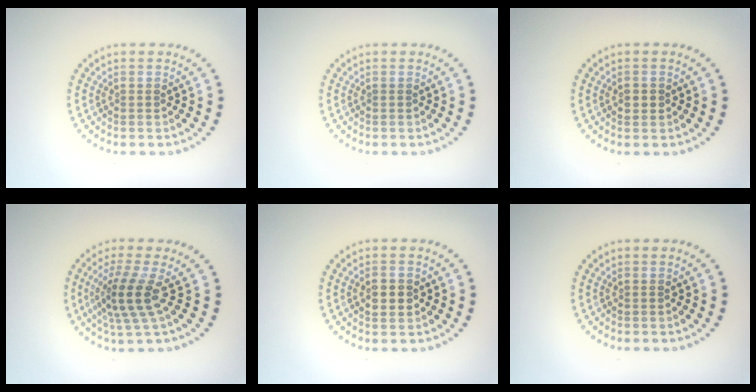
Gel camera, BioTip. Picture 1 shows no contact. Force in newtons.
{"total": 0.0}
{"total": 1.1, "press": 1.0, "slide": 0.2}
{"total": 3.9, "press": 2.9, "slide": 2.6}
{"total": 2.3, "press": 2.3, "slide": 0.1}
{"total": 0.0}